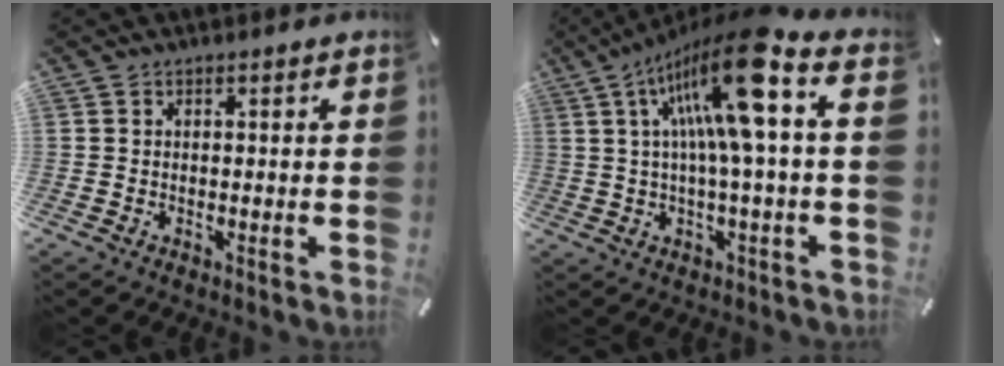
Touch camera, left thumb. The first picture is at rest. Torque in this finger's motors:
{"motor_torque": [2.58, 2.42, 2.55, -0.23, 0.53]}